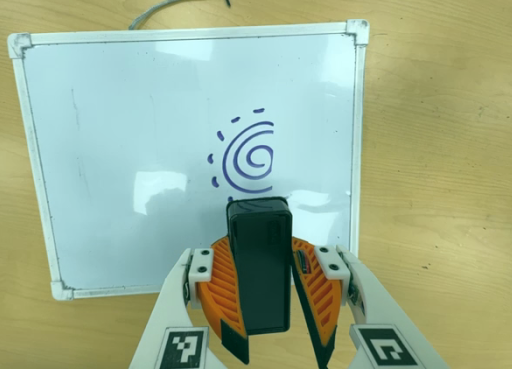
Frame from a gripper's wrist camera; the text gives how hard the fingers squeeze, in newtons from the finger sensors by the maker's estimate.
{"total": 10.8, "left": 10.9, "right": 10.7}